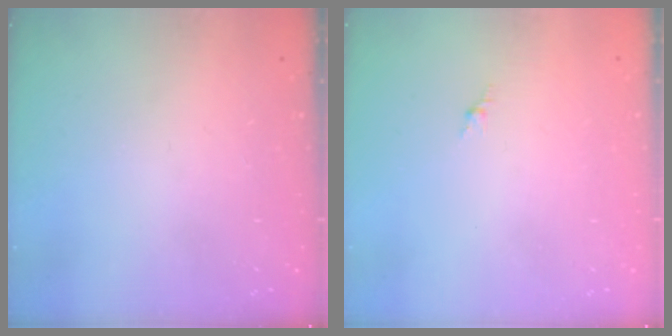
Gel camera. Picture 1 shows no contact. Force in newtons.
{"total": 0.0}